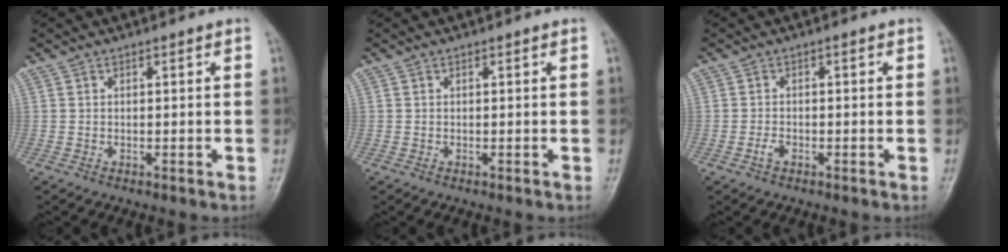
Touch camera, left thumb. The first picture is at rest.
{"total": 0.0}
{"total": 1.6, "force": [-0.8, 1.0, 1.0], "torque": [-0.018, 0.003, -0.018]}